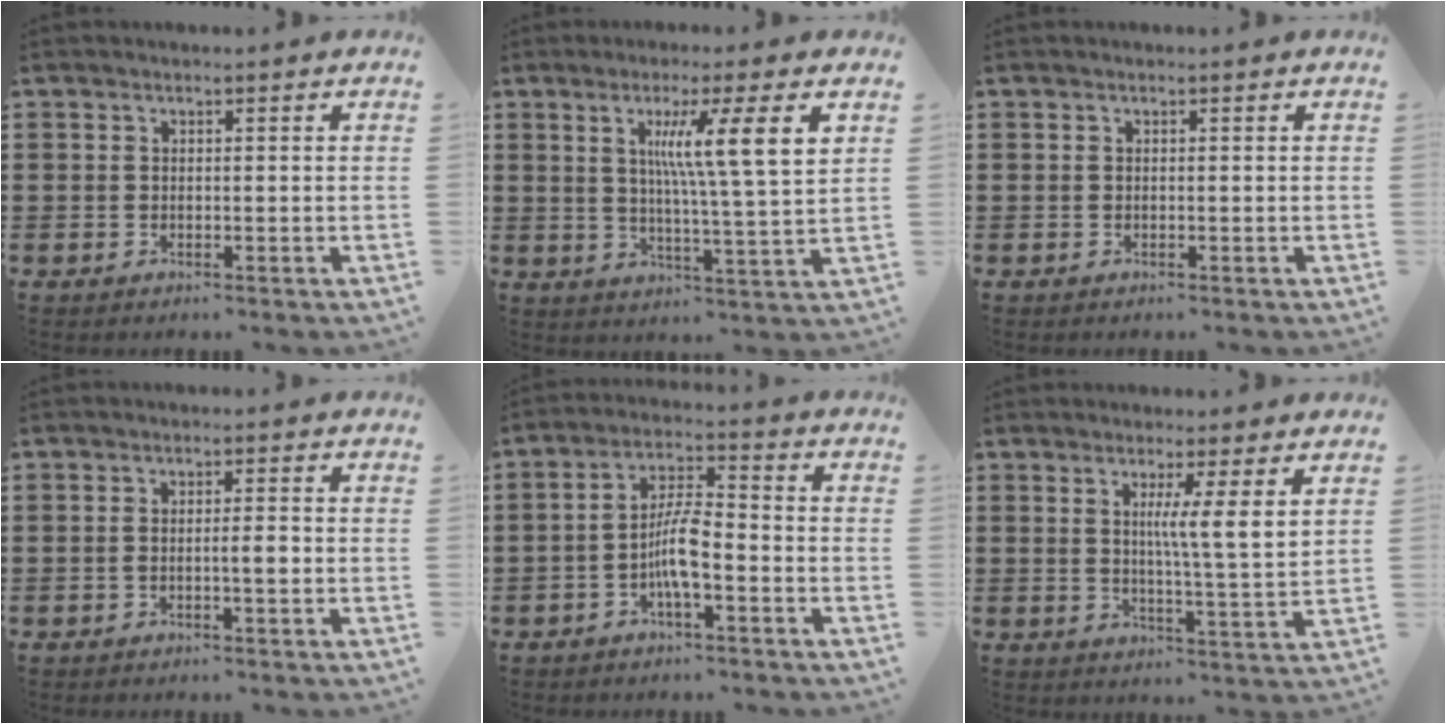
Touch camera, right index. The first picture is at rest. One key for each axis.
{"total": 9.5, "fx": 3.4, "fy": 0.4, "fz": 8.9, "tx": -0.170, "ty": -0.004, "tz": 0.051}
{"total": 0.0}
{"total": 2.6, "fx": -0.6, "fy": 0.4, "fz": 2.5, "tx": -0.046, "ty": 0.001, "tz": -0.013}
{"total": 6.4, "fx": -2.3, "fy": 1.6, "fz": 5.8, "tx": -0.122, "ty": -0.001, "tz": -0.047}
{"total": 5.5, "fx": 2.4, "fy": -0.5, "fz": 5.0, "tx": -0.089, "ty": -0.018, "tz": 0.033}